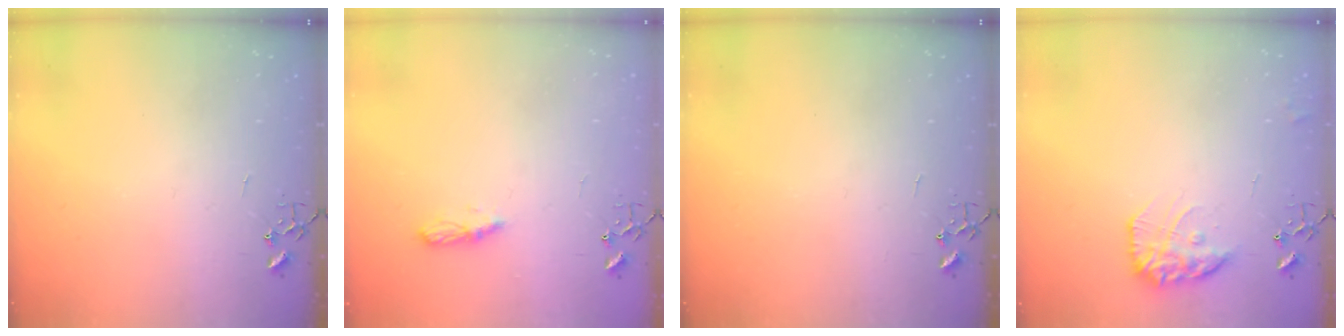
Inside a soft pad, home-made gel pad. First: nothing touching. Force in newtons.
{"total": 5.1, "press": 5.1, "slide": 0.5}
{"total": 0.0}
{"total": 14.0, "press": 14.0, "slide": 1.0}